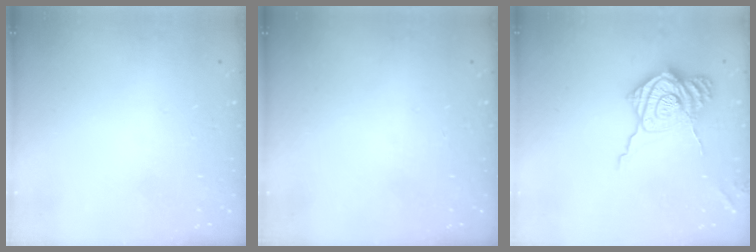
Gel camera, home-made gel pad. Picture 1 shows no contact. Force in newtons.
{"total": 0.0}
{"total": 16.6, "press": 16.5, "slide": 1.4}